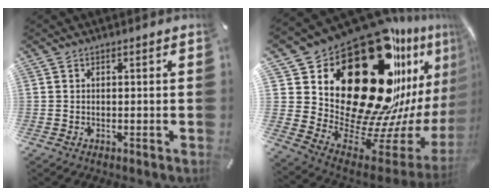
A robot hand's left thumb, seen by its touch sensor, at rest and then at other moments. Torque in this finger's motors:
{"motor_torque": [2.32, 1.45, 1.90, -0.87, 0.76]}